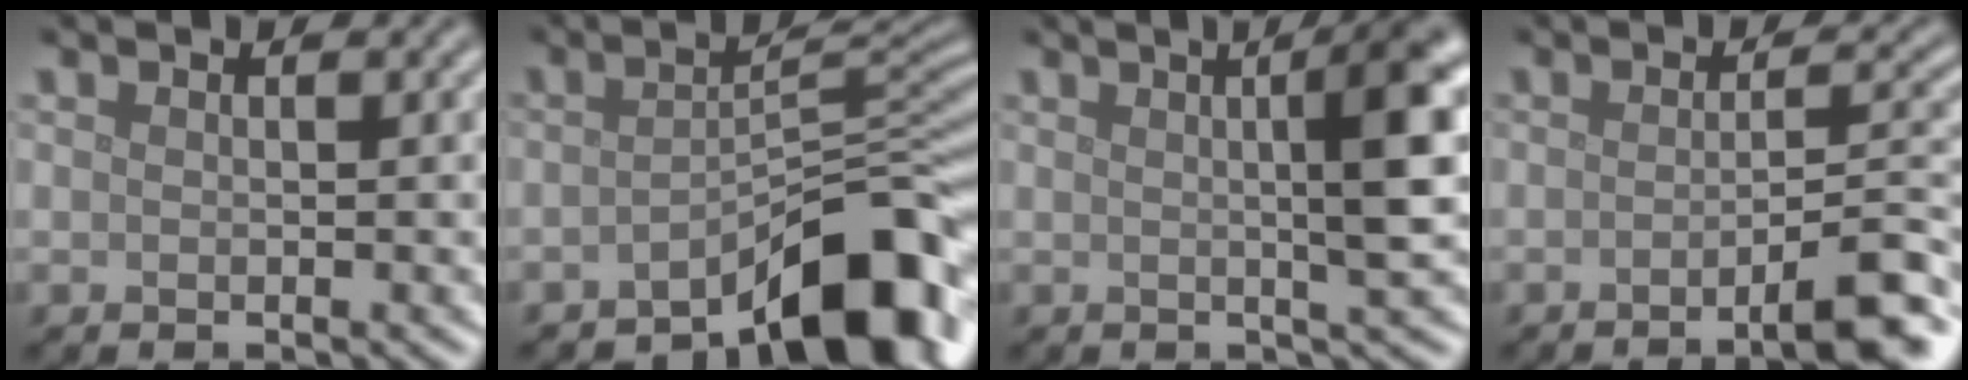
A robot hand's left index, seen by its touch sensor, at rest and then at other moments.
{"total": 9.4, "force": [-6.0, 2.8, 6.6], "torque": [-0.073, 0.013, -0.099]}
{"total": 6.6, "force": [1.2, 1.2, 6.4], "torque": [-0.076, 0.014, 0.018]}
{"total": 5.8, "force": [-2.9, 1.0, 4.9], "torque": [-0.057, 0.011, -0.051]}